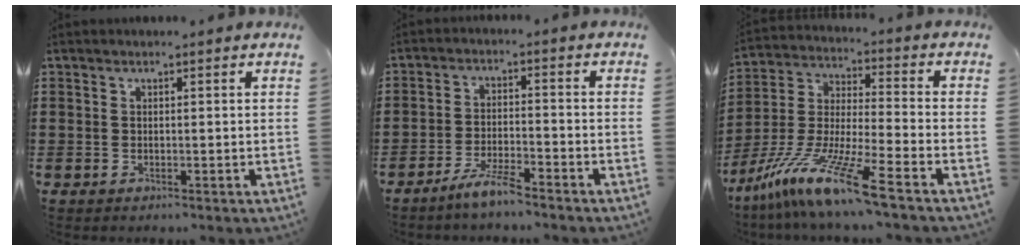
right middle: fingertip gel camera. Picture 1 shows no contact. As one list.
[{"total": 4.8, "force": [-4.0, 0.3, 2.6], "torque": [-0.056, -0.001, -0.078]}, {"total": 12.8, "force": [-9.7, -0.2, 8.3], "torque": [-0.183, -0.006, -0.194]}]